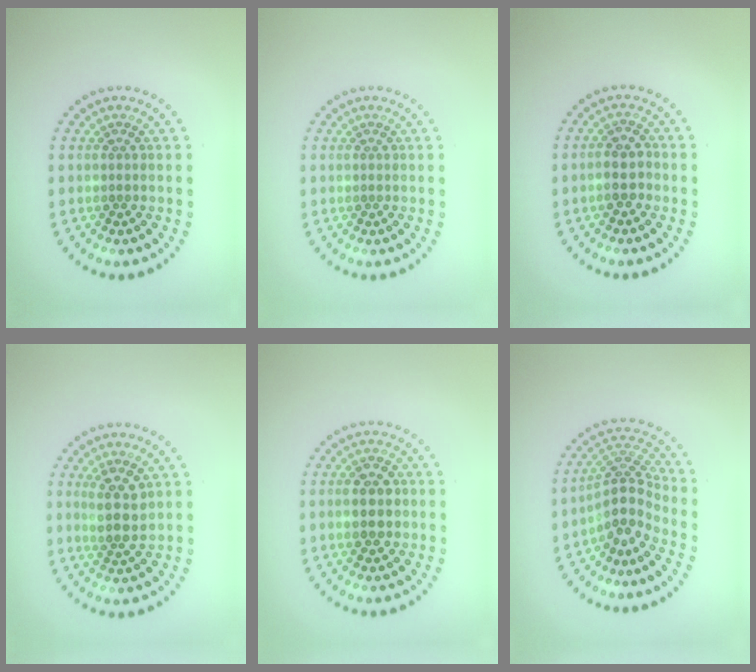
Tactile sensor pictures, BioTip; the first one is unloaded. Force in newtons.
{"total": 0.0}
{"total": 2.3, "press": 2.2, "slide": 0.7}
{"total": 2.7, "press": 2.5, "slide": 1.0}
{"total": 2.9, "press": 2.9, "slide": 0.2}
{"total": 4.0, "press": 2.8, "slide": 2.8}